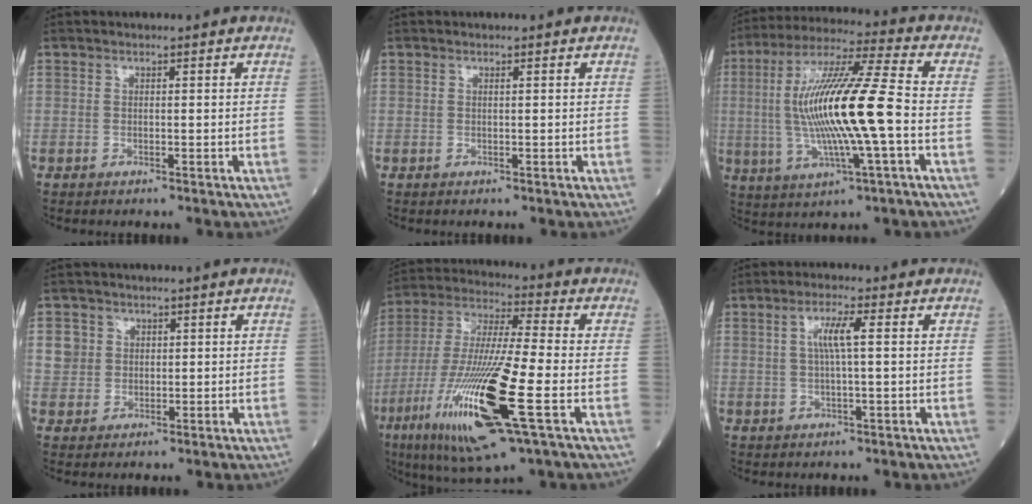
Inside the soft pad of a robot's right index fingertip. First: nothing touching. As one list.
[{"total": 0.0}, {"total": 17.1, "force": [-1.1, 0.8, 17.0], "torque": [-0.335, 0.007, -0.024]}, {"total": 3.1, "force": [0.9, 3.0, 0.3], "torque": [0.004, 0.008, 0.016]}, {"total": 21.2, "force": [-7.3, 1.7, 19.8], "torque": [-0.423, -0.039, -0.136]}, {"total": 4.0, "force": [0.8, 0.0, 3.9], "torque": [-0.077, 0.005, 0.015]}]